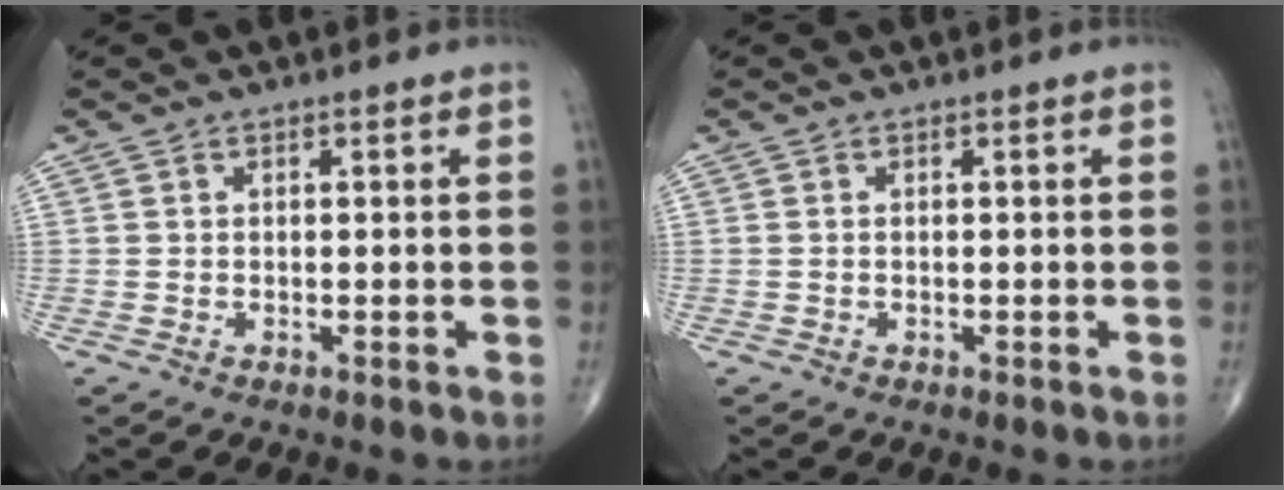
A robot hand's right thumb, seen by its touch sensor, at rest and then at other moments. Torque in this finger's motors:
{"motor_torque": [0.11, -0.04, -0.06, 0.06, 0.02]}